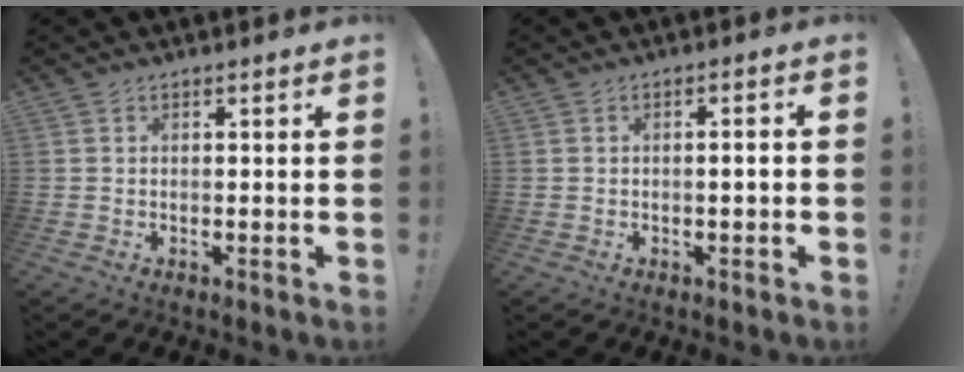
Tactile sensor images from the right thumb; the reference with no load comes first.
{"total": 2.2, "force": [-0.7, 0.0, 2.1], "torque": [-0.041, 0.004, -0.013]}